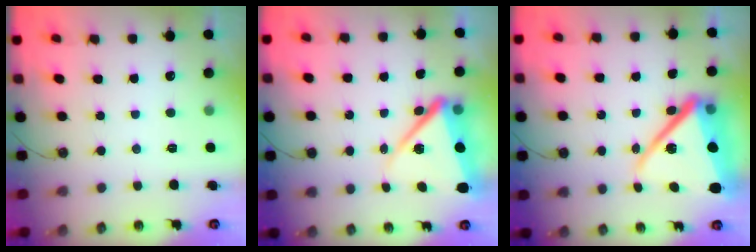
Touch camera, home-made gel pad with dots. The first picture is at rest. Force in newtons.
{"total": 12.0, "press": 11.9, "slide": 1.5}
{"total": 18.5, "press": 18.4, "slide": 1.7}